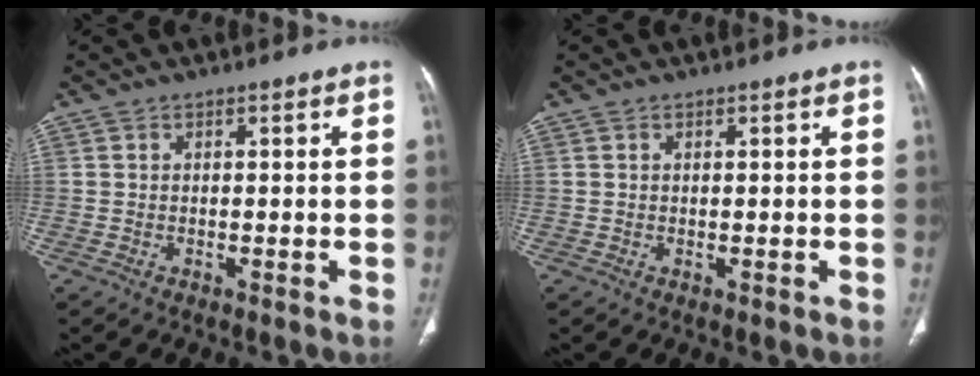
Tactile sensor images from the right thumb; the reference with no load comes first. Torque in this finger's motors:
{"motor_torque": [0.15, 0.07, 0.18, 0.01, -0.06]}